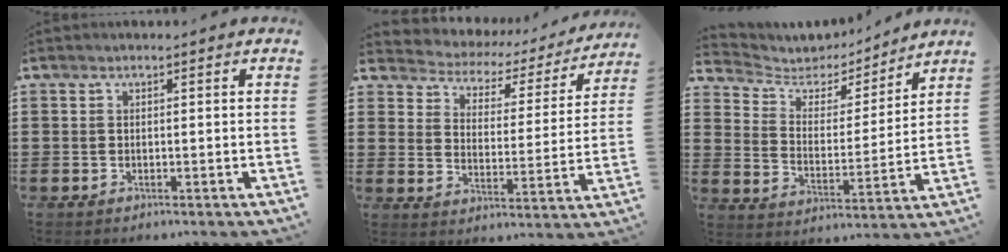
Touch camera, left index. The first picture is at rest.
{"total": 2.3, "force": [2.0, 1.1, 0.3], "torque": [-0.026, -0.020, 0.020]}
{"total": 4.4, "force": [3.8, 2.1, 0.6], "torque": [-0.040, -0.028, 0.059]}